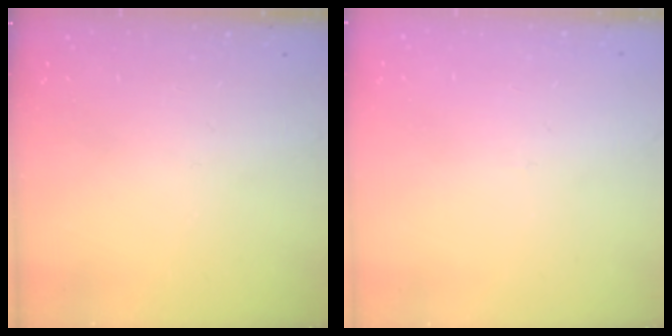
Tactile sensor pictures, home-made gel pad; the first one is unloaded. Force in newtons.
{"total": 2.7, "press": 2.7, "slide": 0.3}